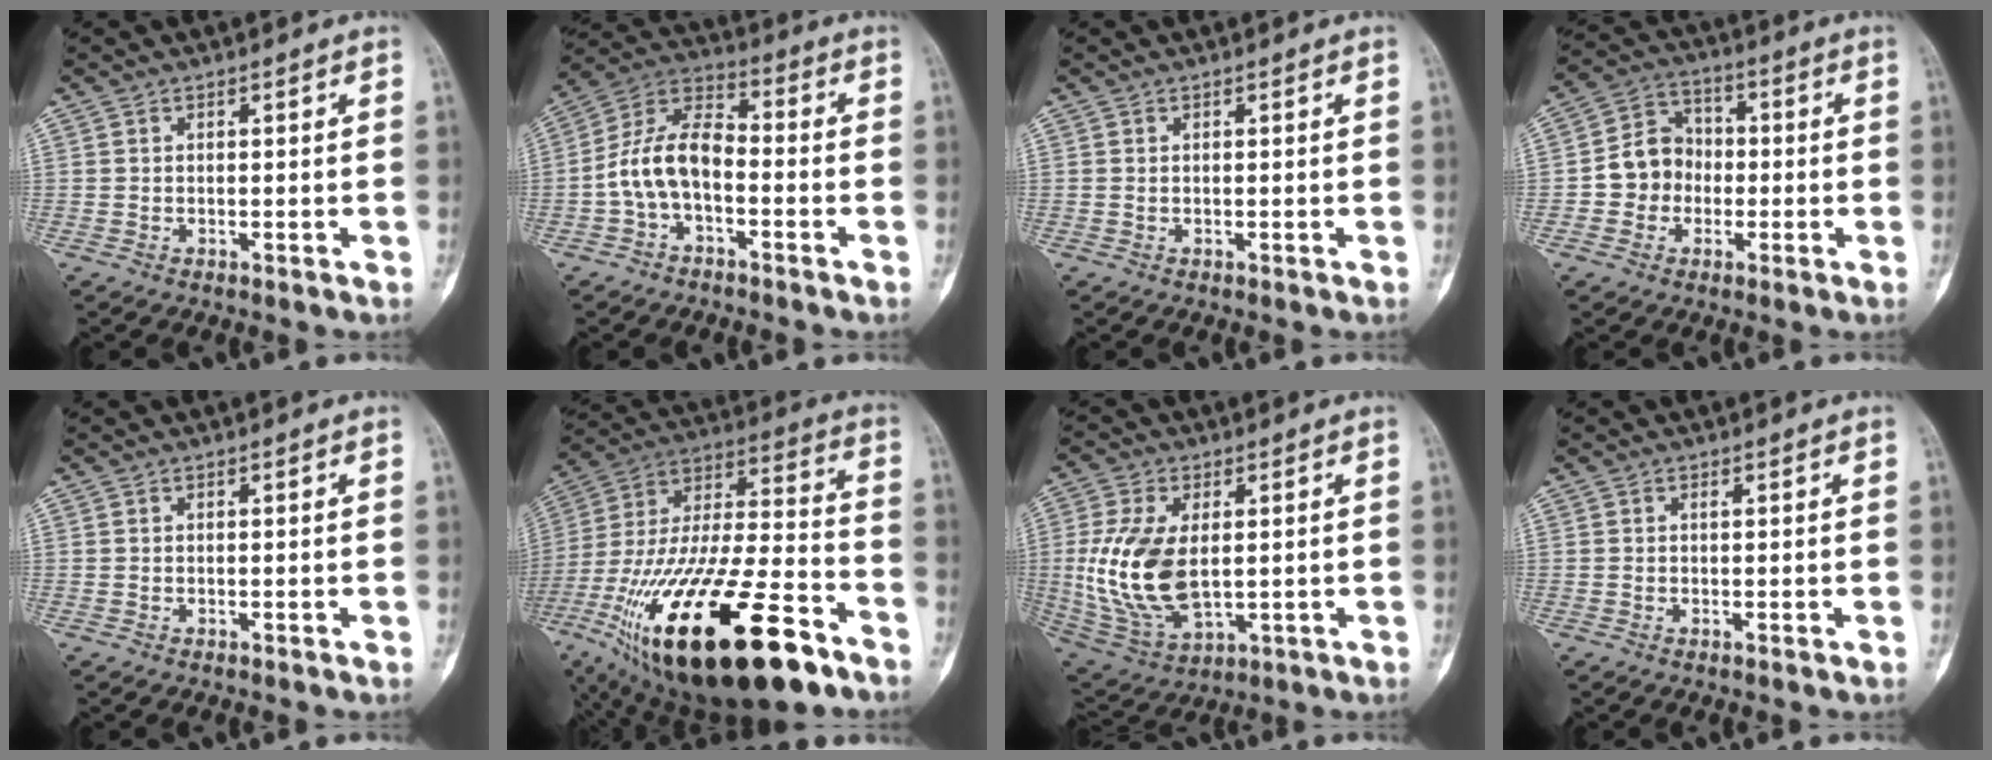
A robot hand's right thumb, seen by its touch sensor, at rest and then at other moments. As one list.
[{"total": 10.7, "force": [-2.5, 6.1, 8.5], "torque": [-0.153, 0.044, -0.058]}, {"total": 0.0}, {"total": 8.6, "force": [-1.4, 7.7, 3.7], "torque": [-0.031, 0.032, -0.037]}, {"total": 0.0}, {"total": 36.8, "force": [-18.8, 13.3, 28.8], "torque": [-0.547, 0.038, -0.315]}, {"total": 15.8, "force": [0.7, 8.9, 13.0], "torque": [-0.267, -0.012, 0.030]}, {"total": 0.7, "force": [0.1, 0.1, 0.7], "torque": [-0.014, 0.000, 0.001]}]